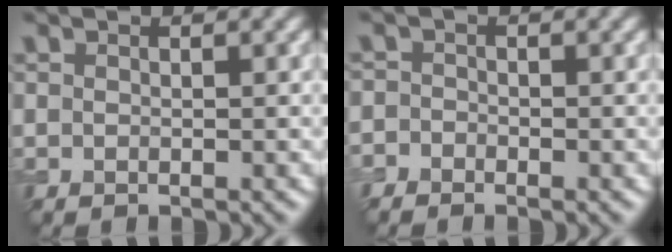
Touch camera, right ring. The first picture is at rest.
{"total": 1.4, "force": [-1.1, 0.9, 0.2], "torque": [0.002, 0.003, -0.026]}